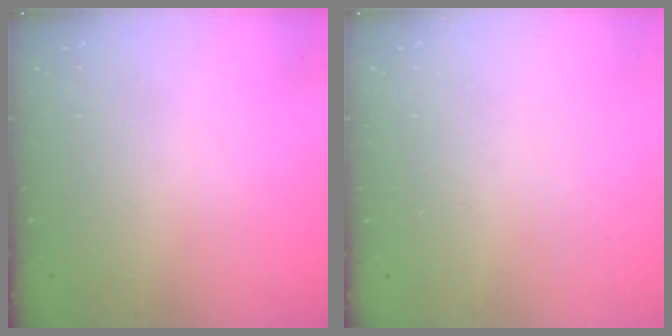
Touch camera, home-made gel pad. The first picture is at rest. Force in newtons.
{"total": 0.0}